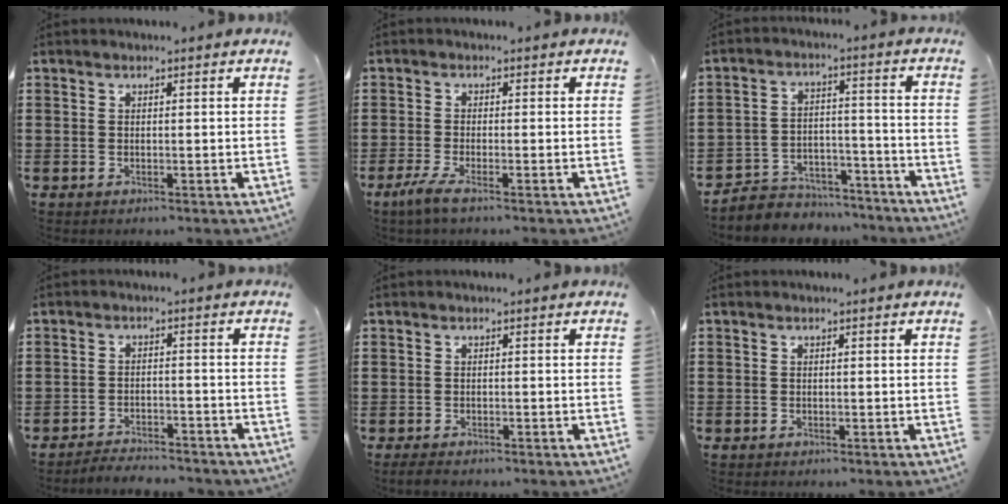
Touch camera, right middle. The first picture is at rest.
{"total": 2.6, "force": [-1.4, 0.1, 2.2], "torque": [-0.051, -0.007, -0.029]}
{"total": 4.9, "force": [-4.6, 1.5, 0.1], "torque": [-0.006, 0.014, -0.098]}
{"total": 3.2, "force": [-3.2, 0.3, 0.1], "torque": [-0.008, 0.003, -0.068]}
{"total": 1.1, "force": [-1.0, 0.4, 0.3], "torque": [-0.008, 0.000, -0.021]}
{"total": 0.6, "force": [-0.5, 0.3, 0.1], "torque": [-0.002, 0.002, -0.011]}